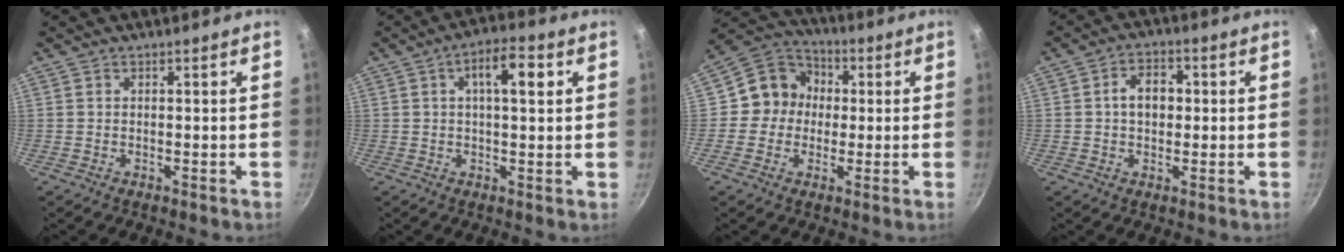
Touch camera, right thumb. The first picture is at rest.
{"total": 7.6, "force": [2.1, 3.0, 6.7], "torque": [-0.089, 0.011, 0.026]}
{"total": 9.6, "force": [0.2, 9.0, 3.4], "torque": [-0.014, 0.022, -0.019]}
{"total": 5.9, "force": [0.4, 4.3, 4.0], "torque": [-0.037, 0.013, 0.000]}